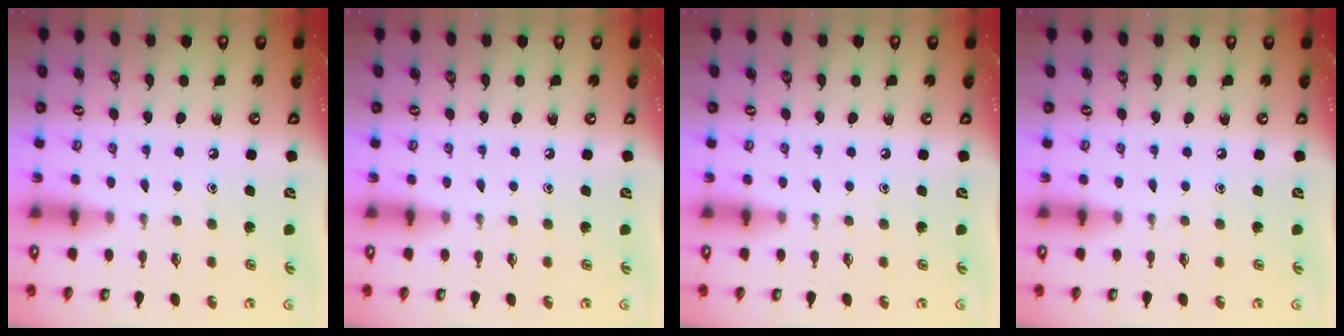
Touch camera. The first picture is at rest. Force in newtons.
{"total": 0.0}
{"total": 0.0}
{"total": 0.0}